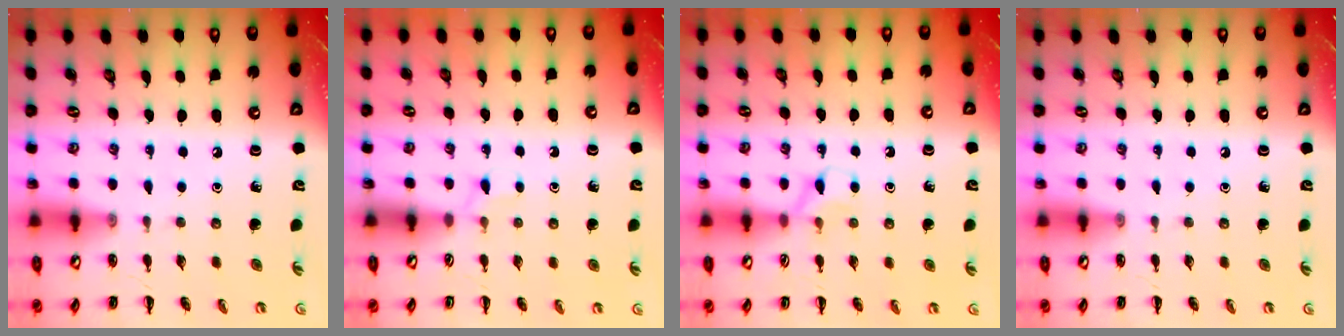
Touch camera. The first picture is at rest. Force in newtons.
{"total": 2.3, "press": 2.2, "slide": 0.8}
{"total": 4.9, "press": 4.6, "slide": 1.7}
{"total": 0.0}